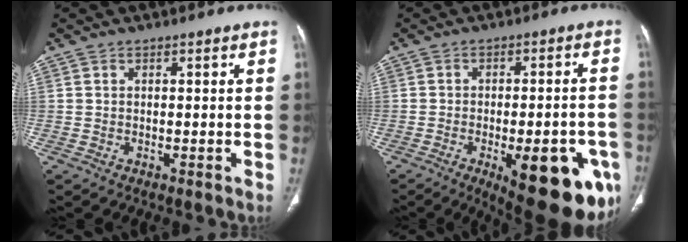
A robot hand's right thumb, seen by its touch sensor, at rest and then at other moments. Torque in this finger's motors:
{"motor_torque": [1.99, 2.27, 1.38, -1.37, 0.37]}